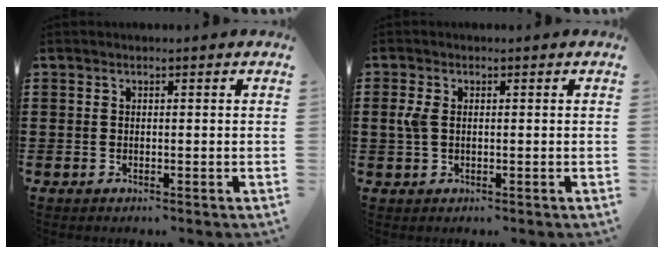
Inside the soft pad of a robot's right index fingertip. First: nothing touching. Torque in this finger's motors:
{"motor_torque": [0.29, -0.14, 0.04, 0.05]}